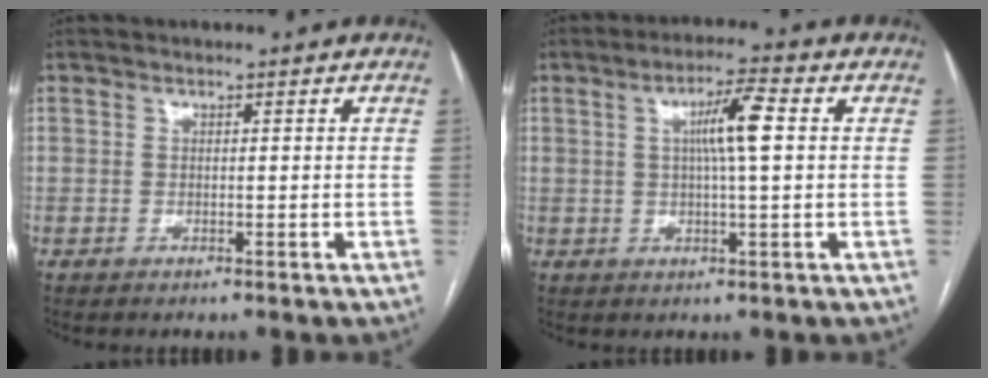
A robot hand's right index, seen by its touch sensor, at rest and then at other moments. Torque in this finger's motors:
{"motor_torque": [0.23, -0.03, 0.17, 0.08]}